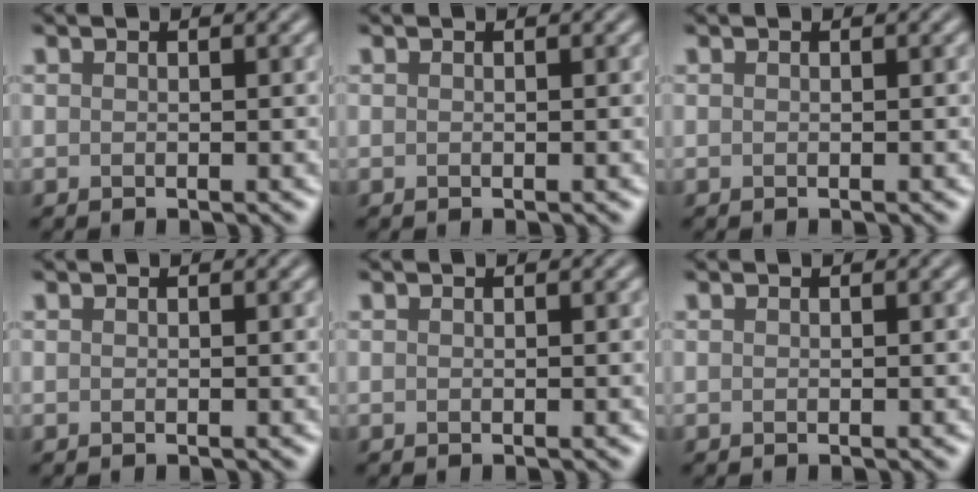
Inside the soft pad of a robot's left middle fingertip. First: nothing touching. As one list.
[{"total": 0.0}, {"total": 0.0}, {"total": 0.0}, {"total": 0.0}, {"total": 0.0}]